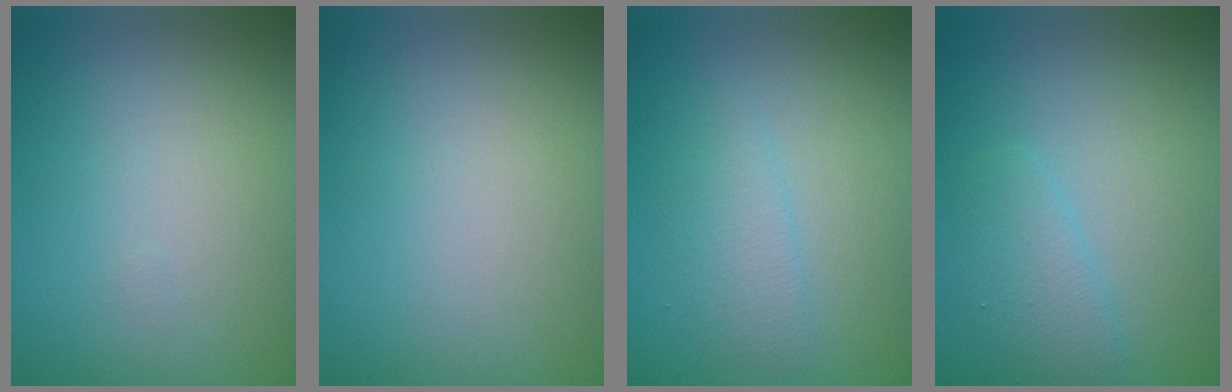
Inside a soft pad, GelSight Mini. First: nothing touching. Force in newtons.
{"total": 0.0}
{"total": 1.8, "press": 1.8, "slide": 0.1}
{"total": 2.0, "press": 2.0, "slide": 0.1}